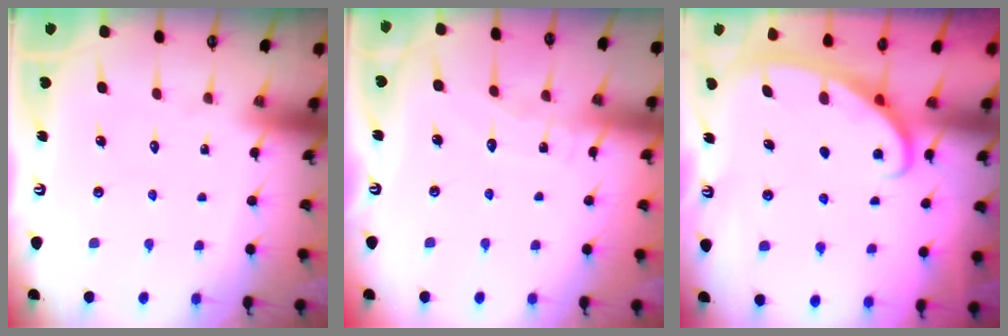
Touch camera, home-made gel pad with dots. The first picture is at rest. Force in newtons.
{"total": 5.0, "press": 5.0, "slide": 0.5}
{"total": 2.8, "press": 2.8, "slide": 0.4}